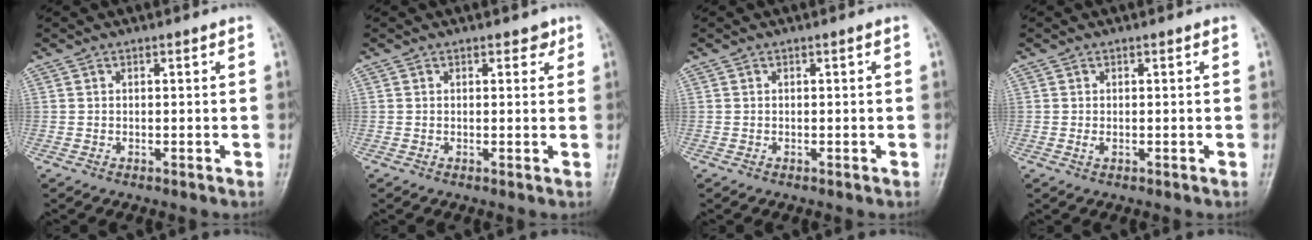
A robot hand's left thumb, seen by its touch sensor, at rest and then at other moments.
{"total": 1.8, "force": [1.2, 1.1, 0.8], "torque": [0.005, -0.004, 0.010]}
{"total": 0.0}
{"total": 0.9, "force": [0.2, 0.5, 0.8], "torque": [-0.014, -0.002, 0.004]}